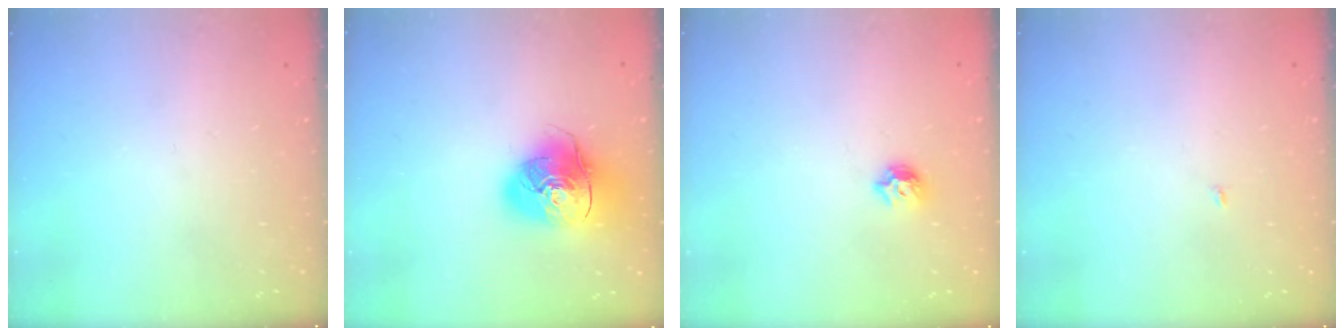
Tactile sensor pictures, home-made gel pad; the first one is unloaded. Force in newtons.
{"total": 15.6, "press": 15.4, "slide": 2.2}
{"total": 5.6, "press": 5.5, "slide": 0.9}
{"total": 1.9, "press": 1.9, "slide": 0.2}